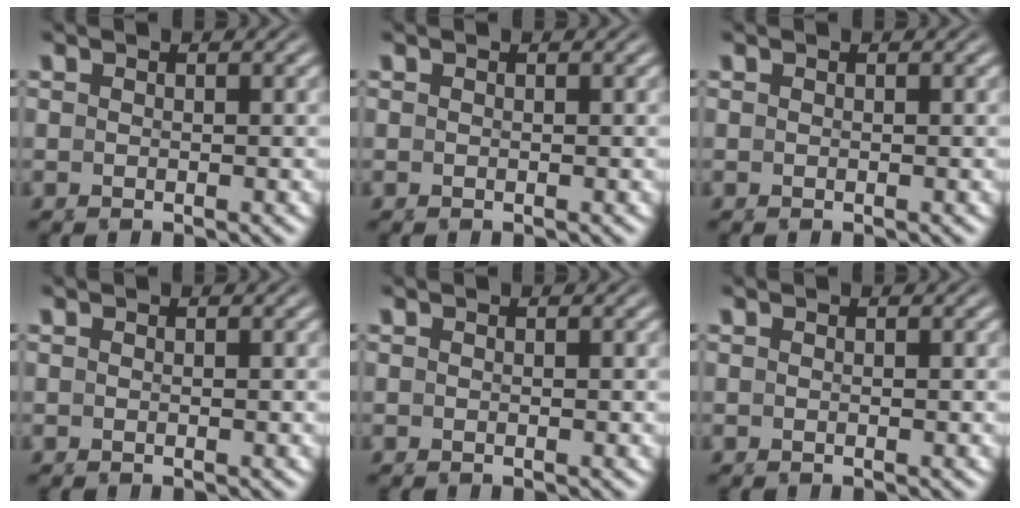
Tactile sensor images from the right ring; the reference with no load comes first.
{"total": 0.0}
{"total": 0.0}
{"total": 0.0}
{"total": 0.0}
{"total": 0.0}